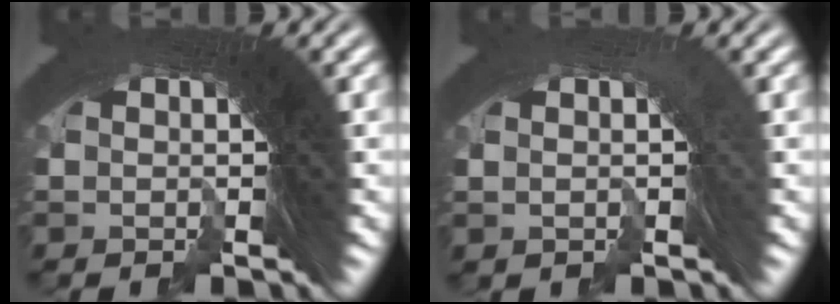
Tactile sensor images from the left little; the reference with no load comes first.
{"total": 0.9, "force": [-0.5, 0.0, -0.7], "torque": [0.005, 0.001, -0.005]}